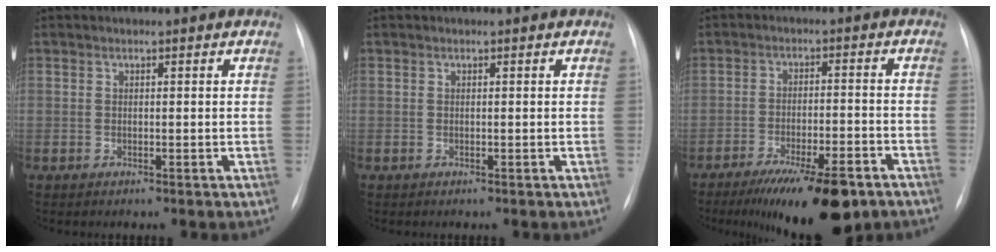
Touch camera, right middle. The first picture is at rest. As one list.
[{"total": 0.0}, {"total": 14.4, "force": [-10.2, 3.1, 9.8], "torque": [-0.127, -0.018, -0.158]}]